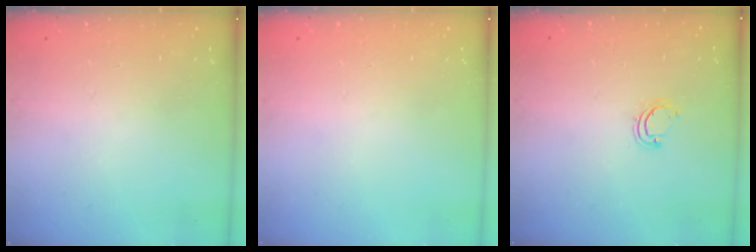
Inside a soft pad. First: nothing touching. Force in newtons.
{"total": 0.0}
{"total": 3.9, "press": 3.9, "slide": 0.4}